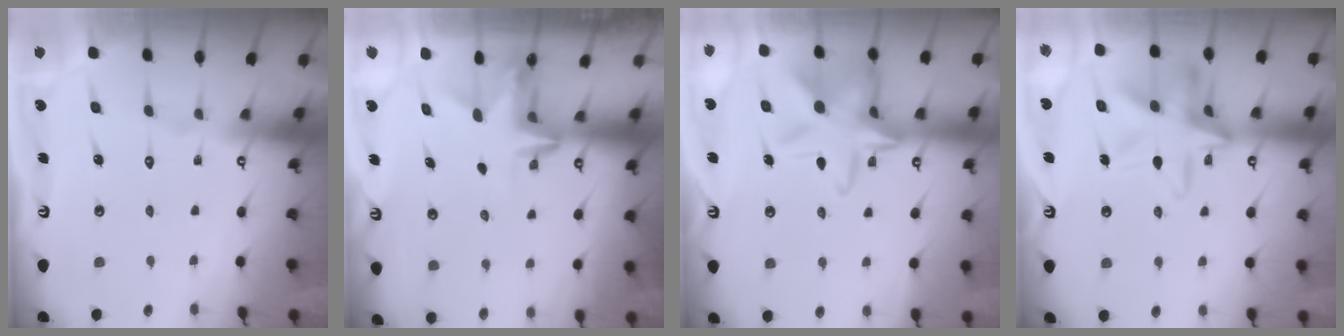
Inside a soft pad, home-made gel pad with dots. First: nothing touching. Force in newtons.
{"total": 3.2, "press": 3.2, "slide": 0.3}
{"total": 15.8, "press": 15.8, "slide": 1.1}
{"total": 13.8, "press": 13.7, "slide": 1.4}